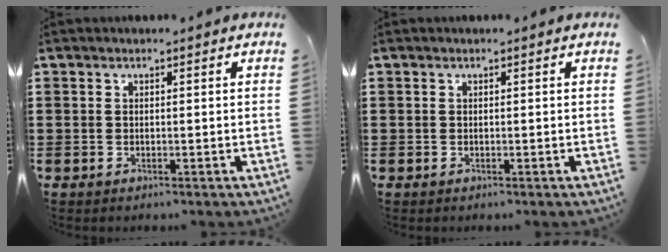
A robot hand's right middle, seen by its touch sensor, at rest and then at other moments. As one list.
[{"total": 0.0}]